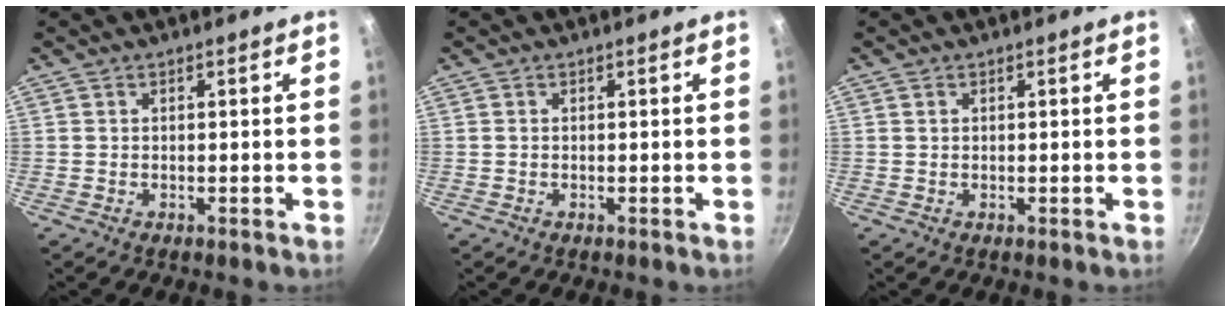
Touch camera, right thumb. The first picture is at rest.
{"total": 0.0}
{"total": 0.7, "force": [0.3, 0.5, 0.3], "torque": [-0.004, 0.001, 0.005]}